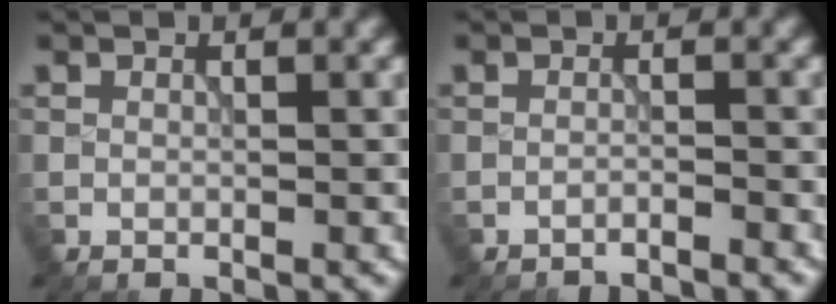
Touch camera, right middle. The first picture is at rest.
{"total": 1.7, "force": [-1.6, 0.1, 0.3], "torque": [0.002, -0.003, -0.032]}